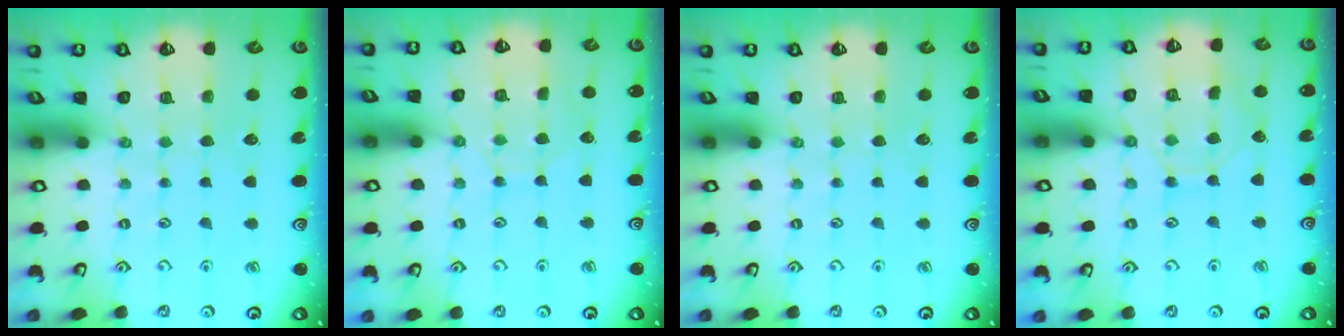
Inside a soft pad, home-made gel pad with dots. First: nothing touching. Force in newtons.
{"total": 5.9, "press": 5.9, "slide": 0.7}
{"total": 0.0}
{"total": 8.4, "press": 8.3, "slide": 1.0}